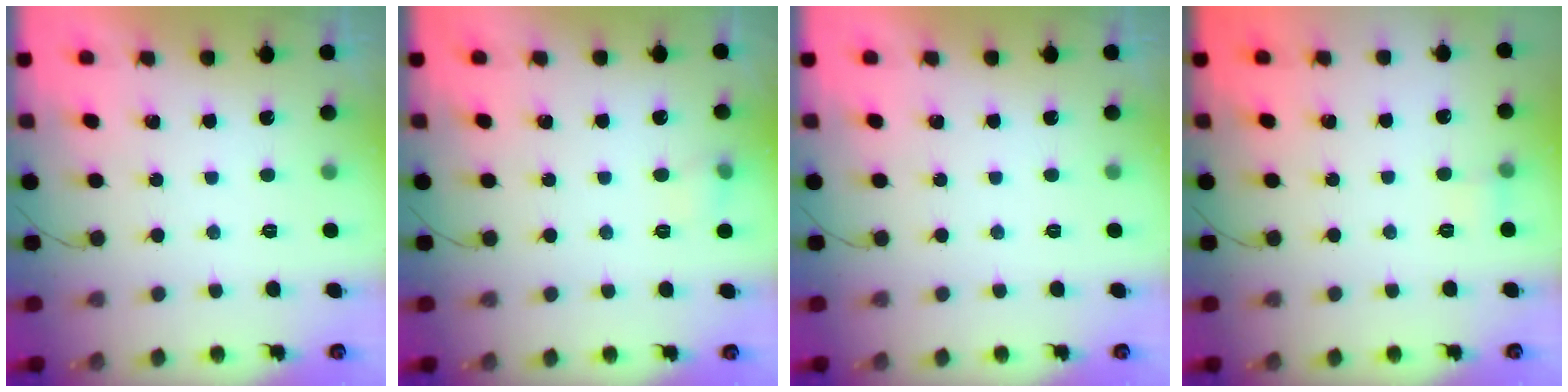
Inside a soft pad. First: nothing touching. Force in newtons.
{"total": 5.0, "press": 4.8, "slide": 1.7}
{"total": 0.0}
{"total": 5.4, "press": 5.1, "slide": 1.7}